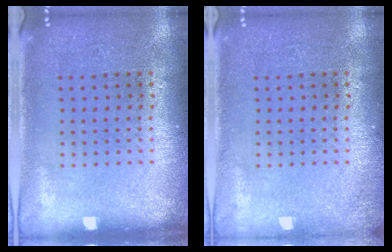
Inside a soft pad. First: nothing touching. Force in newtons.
{"total": 1.0, "press": 1.0, "slide": 0.3}